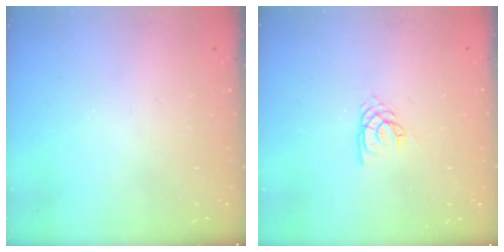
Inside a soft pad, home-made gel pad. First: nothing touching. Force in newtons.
{"total": 1.9, "press": 1.9, "slide": 0.2}